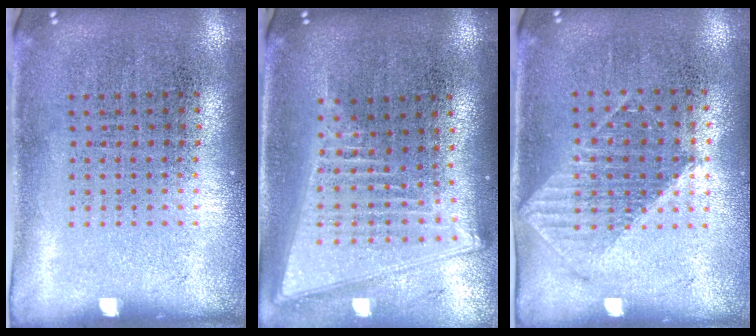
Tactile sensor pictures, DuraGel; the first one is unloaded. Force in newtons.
{"total": 2.1, "press": 1.7, "slide": 1.2}
{"total": 1.1, "press": 1.0, "slide": 0.3}